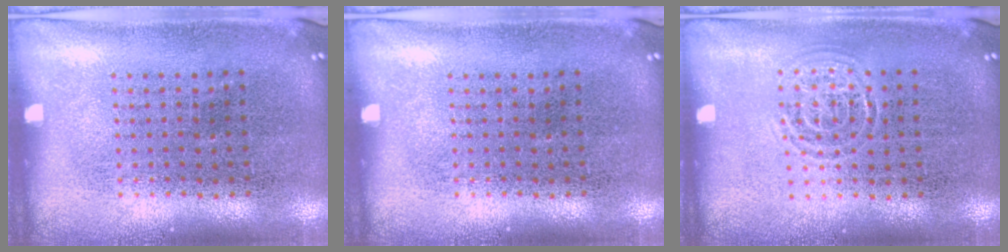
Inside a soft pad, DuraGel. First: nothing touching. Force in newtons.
{"total": 0.0}
{"total": 0.8, "press": 0.8, "slide": 0.0}